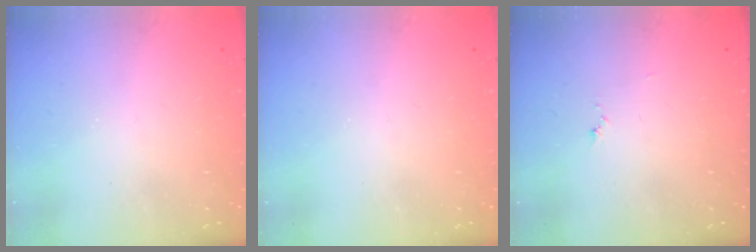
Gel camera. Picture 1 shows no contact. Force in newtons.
{"total": 0.0}
{"total": 3.8, "press": 3.8, "slide": 0.4}